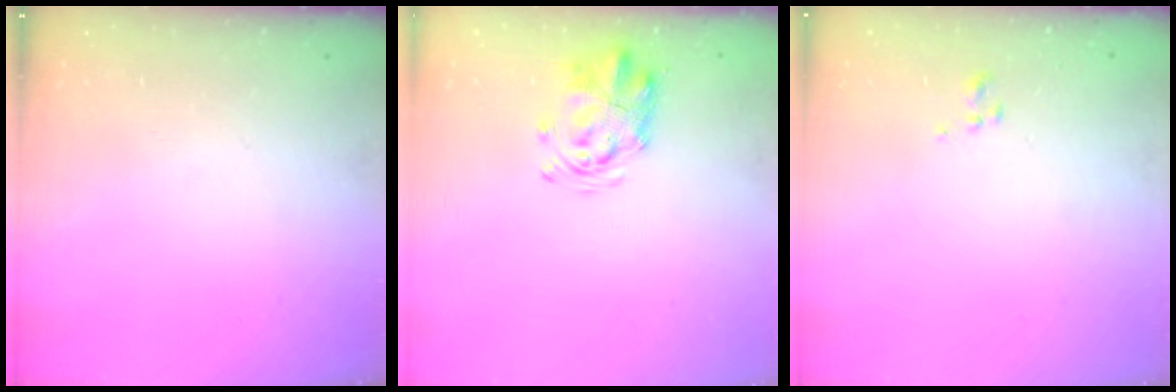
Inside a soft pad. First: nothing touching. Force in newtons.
{"total": 3.3, "press": 3.3, "slide": 0.4}
{"total": 1.3, "press": 1.2, "slide": 0.6}